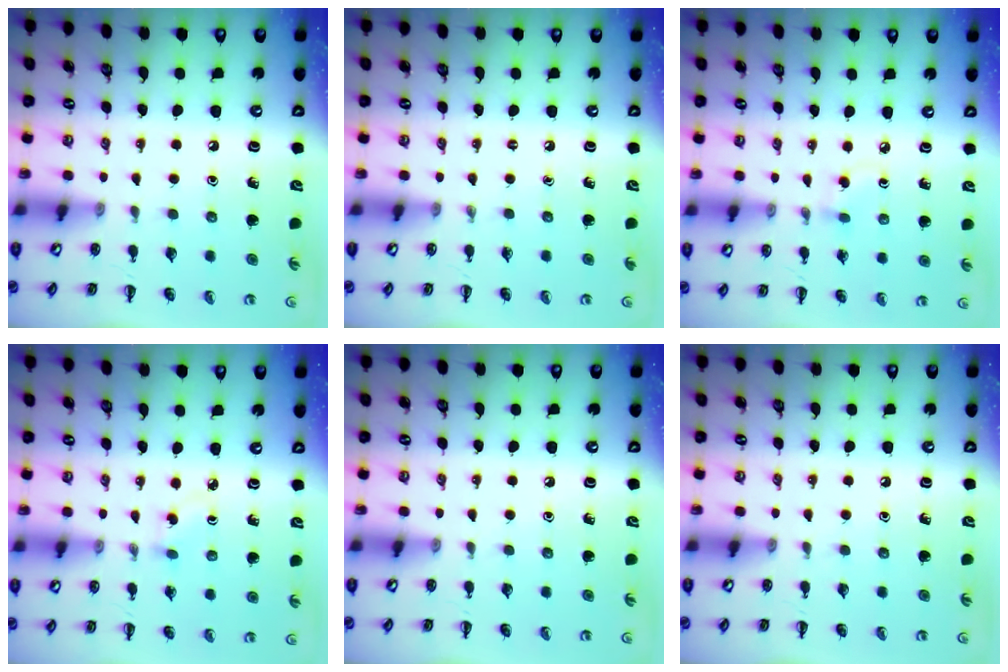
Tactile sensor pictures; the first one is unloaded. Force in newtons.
{"total": 0.0}
{"total": 2.6, "press": 2.4, "slide": 1.2}
{"total": 2.4, "press": 2.2, "slide": 0.9}
{"total": 0.0}
{"total": 0.0}